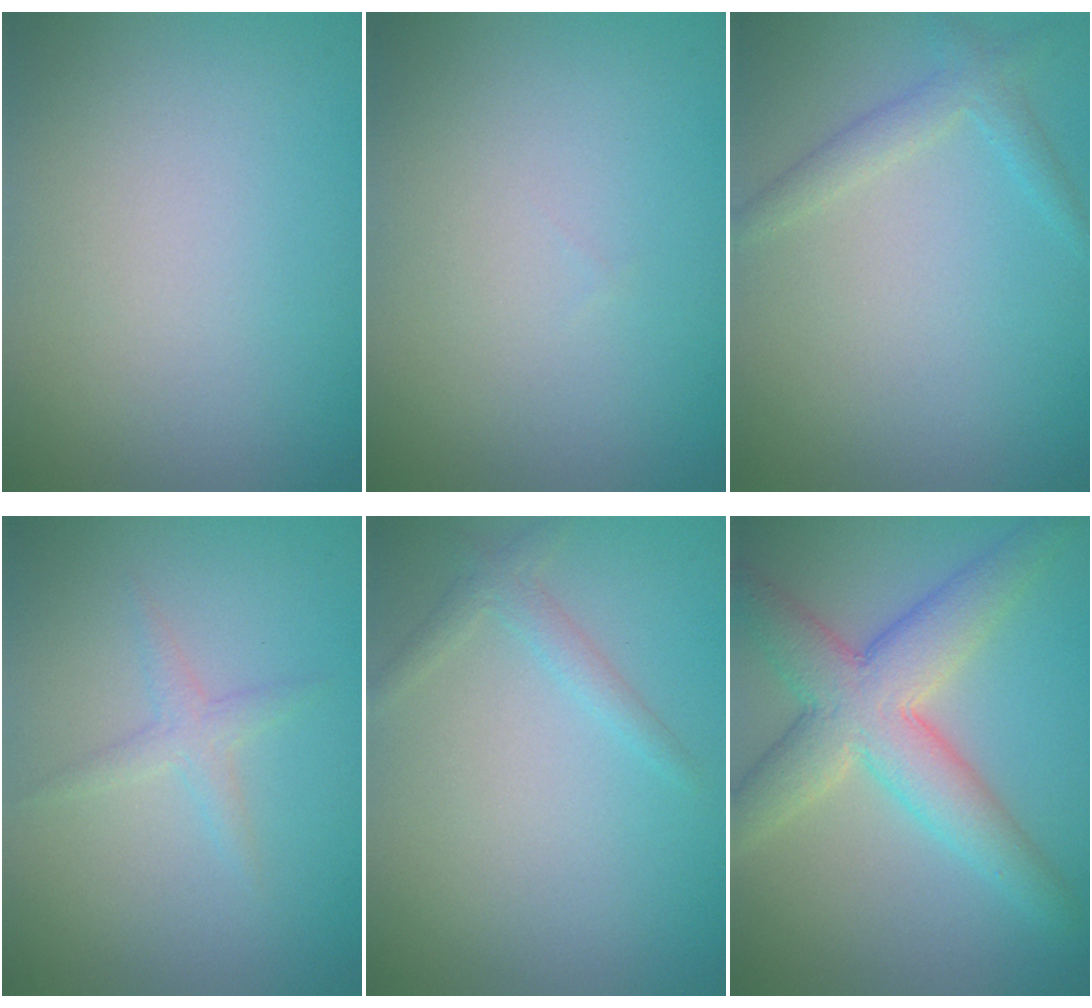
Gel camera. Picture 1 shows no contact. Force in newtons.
{"total": 0.0}
{"total": 1.9, "press": 1.9, "slide": 0.2}
{"total": 1.4, "press": 1.4, "slide": 0.1}
{"total": 1.5, "press": 1.5, "slide": 0.1}
{"total": 6.9, "press": 6.9, "slide": 0.2}